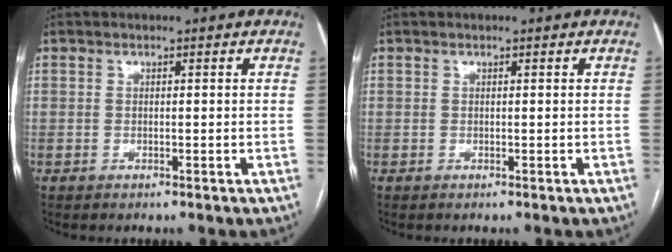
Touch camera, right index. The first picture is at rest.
{"total": 0.0}